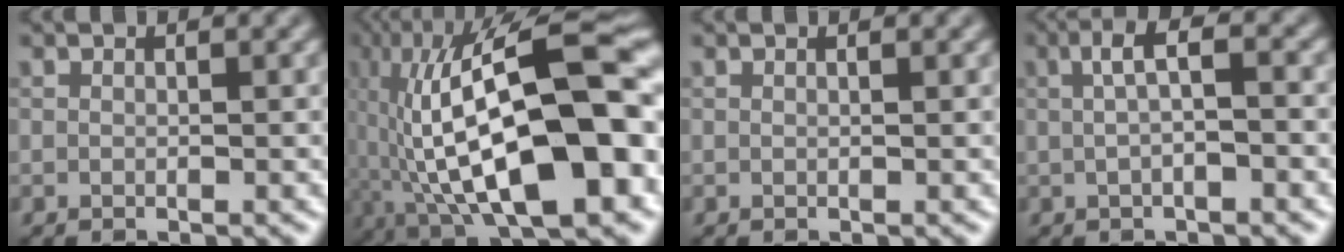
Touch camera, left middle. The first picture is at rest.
{"total": 18.5, "force": [-1.5, 7.0, 17.1], "torque": [-0.259, 0.039, -0.028]}
{"total": 0.7, "force": [0.4, 0.3, 0.5], "torque": [-0.003, 0.001, 0.000]}
{"total": 3.0, "force": [0.2, 0.7, 2.9], "torque": [-0.055, 0.008, 0.003]}